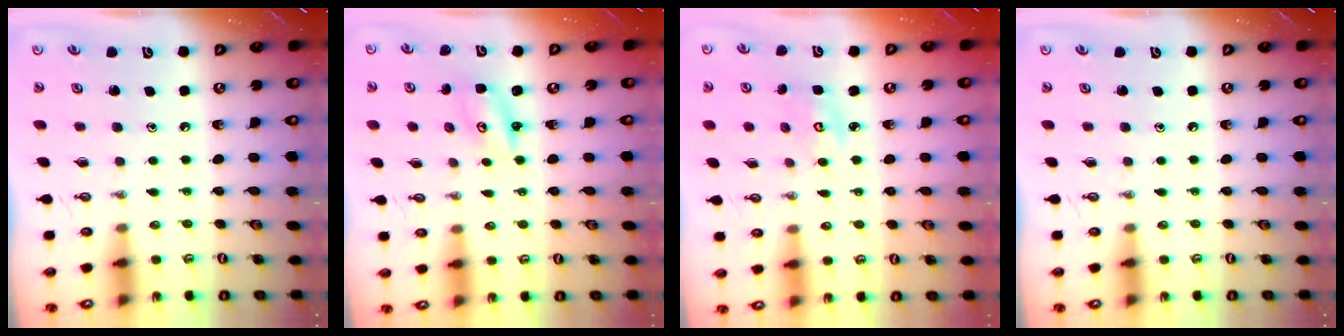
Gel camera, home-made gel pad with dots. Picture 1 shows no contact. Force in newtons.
{"total": 2.6, "press": 2.6, "slide": 0.2}
{"total": 3.0, "press": 3.0, "slide": 0.2}
{"total": 0.0}